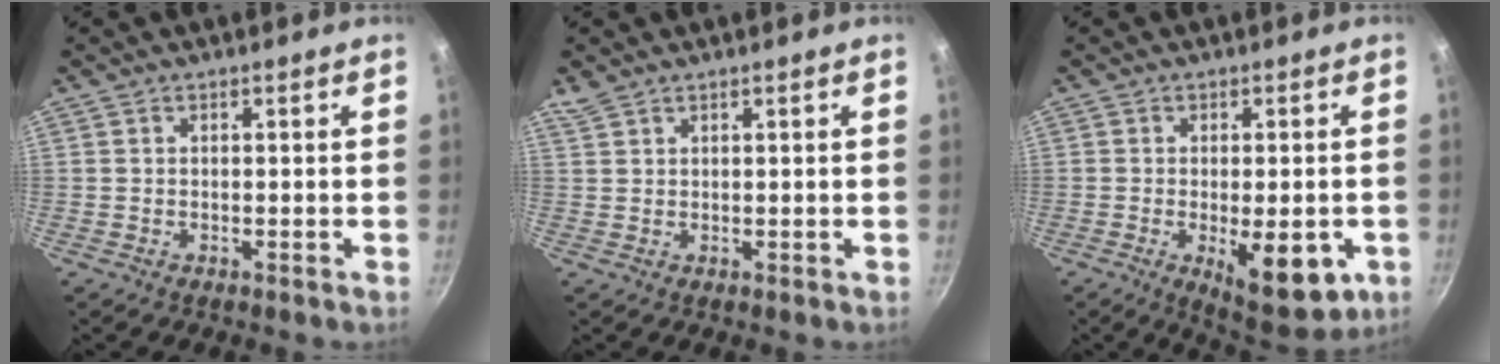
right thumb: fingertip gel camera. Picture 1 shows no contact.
{"total": 1.8, "force": [1.6, 0.7, 0.6], "torque": [-0.012, 0.001, 0.038]}
{"total": 12.2, "force": [-3.5, 5.1, 10.6], "torque": [-0.109, -0.003, -0.034]}